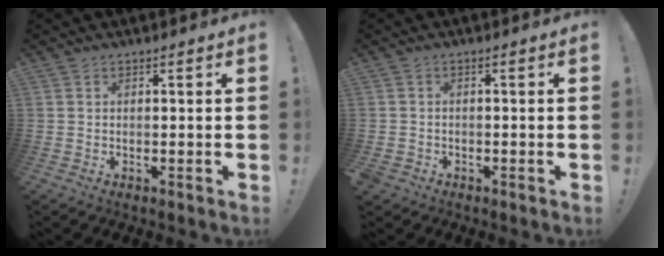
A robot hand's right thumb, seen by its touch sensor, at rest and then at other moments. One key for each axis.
{"total": 1.5, "fx": -1.0, "fy": 1.2, "fz": 0.1, "tx": -0.005, "ty": 0.007, "tz": -0.017}